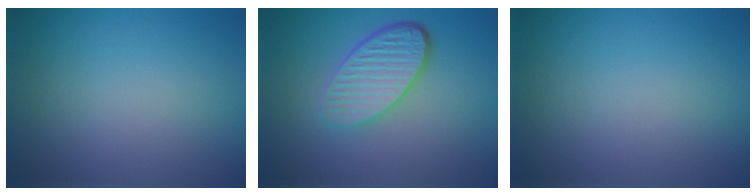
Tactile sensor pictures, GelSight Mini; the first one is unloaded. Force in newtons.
{"total": 5.3, "press": 3.8, "slide": 3.6}
{"total": 0.0}